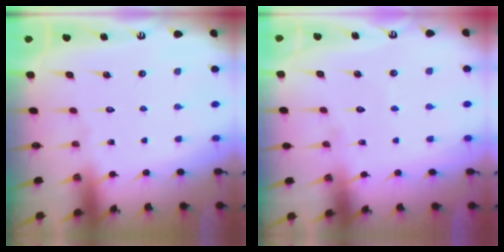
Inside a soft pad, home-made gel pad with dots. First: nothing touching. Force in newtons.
{"total": 2.3, "press": 2.3, "slide": 0.2}